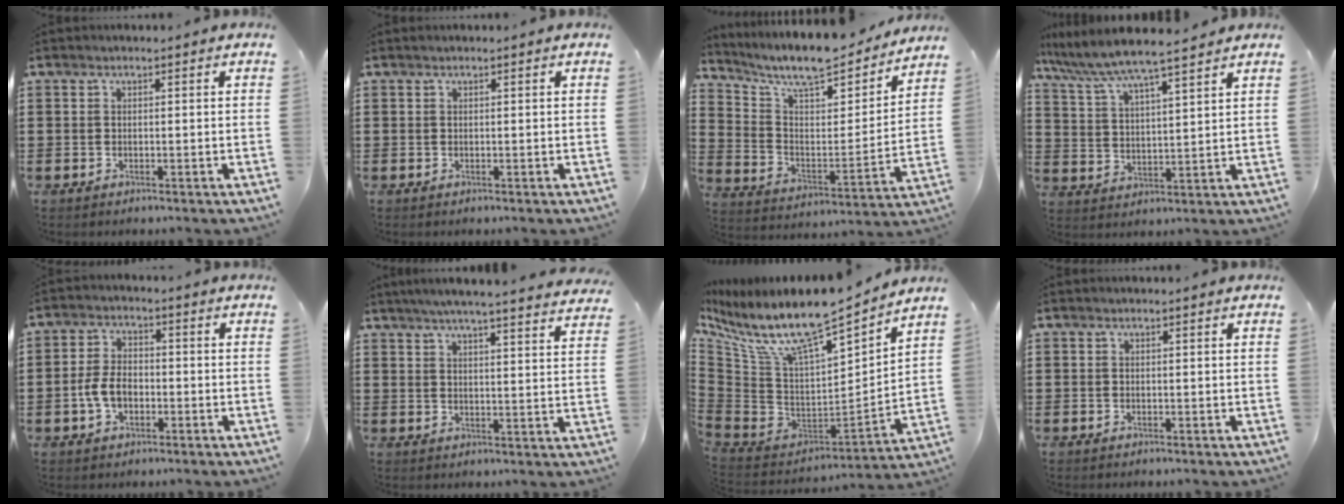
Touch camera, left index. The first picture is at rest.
{"total": 0.0}
{"total": 9.4, "force": [8.4, 1.6, 3.9], "torque": [-0.105, -0.064, 0.142]}
{"total": 6.2, "force": [5.6, -0.1, 2.6], "torque": [-0.076, -0.033, 0.093]}
{"total": 5.2, "force": [-1.5, 3.2, 3.9], "torque": [-0.097, 0.000, -0.035]}
{"total": 5.0, "force": [4.7, -0.4, 1.8], "torque": [-0.051, -0.024, 0.081]}
{"total": 10.5, "force": [7.8, 1.9, 6.8], "torque": [-0.168, -0.066, 0.128]}
{"total": 0.0}